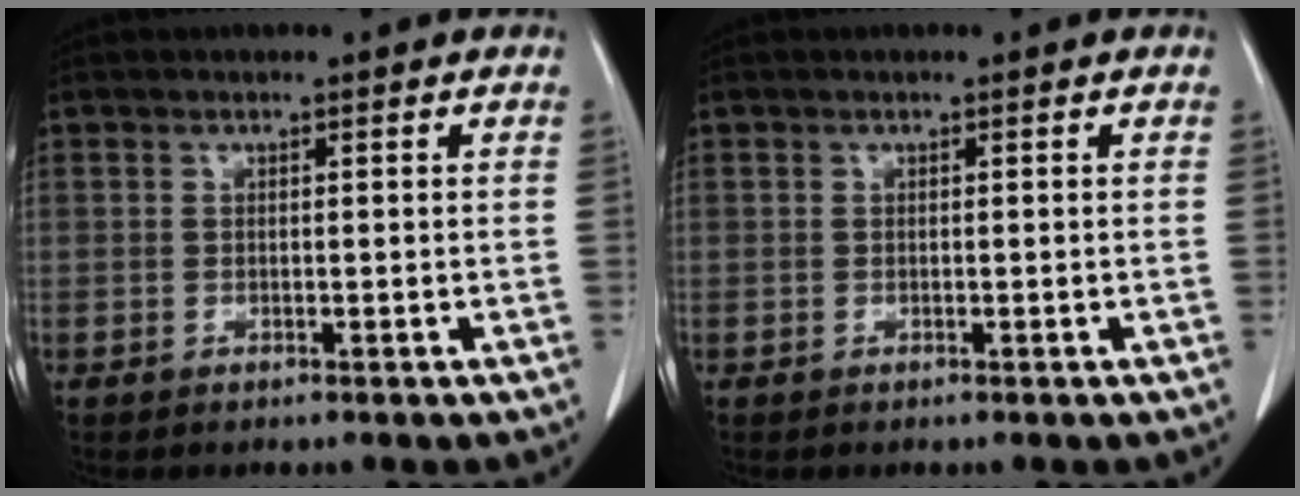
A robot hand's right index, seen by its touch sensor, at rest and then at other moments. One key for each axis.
{"total": 0.0}